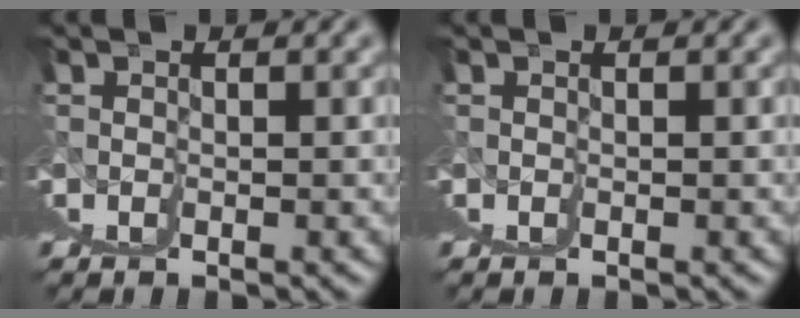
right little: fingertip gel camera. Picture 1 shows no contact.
{"total": 0.0}